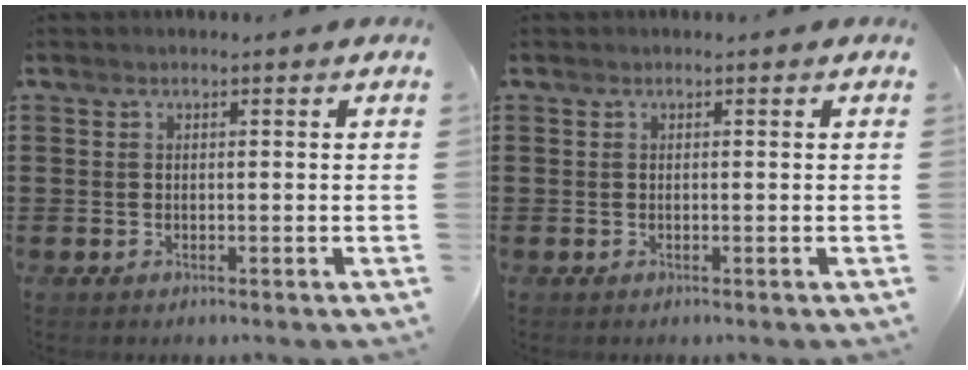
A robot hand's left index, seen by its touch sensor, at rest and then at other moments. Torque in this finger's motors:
{"motor_torque": [-0.05, -0.05, 0.00, 0.00]}